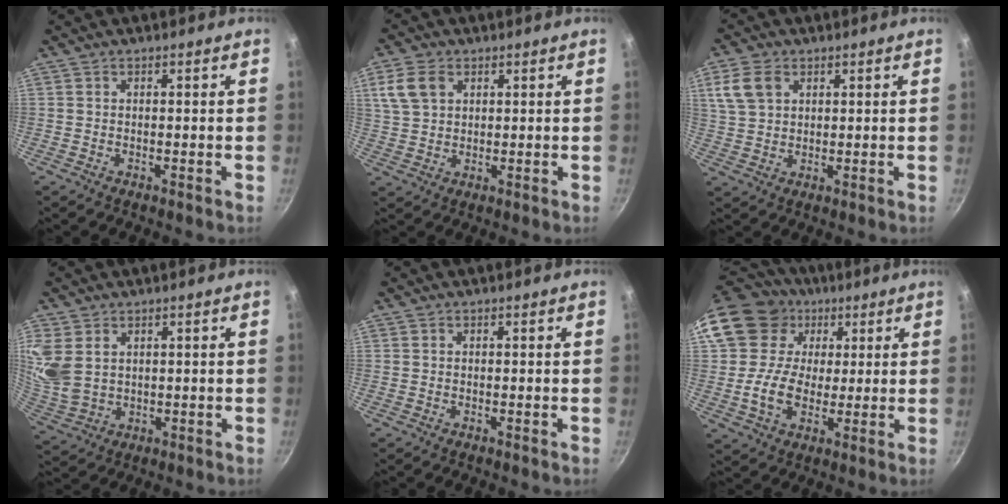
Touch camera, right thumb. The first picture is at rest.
{"total": 5.9, "force": [2.7, 4.0, 3.4], "torque": [-0.063, -0.001, 0.055]}
{"total": 6.2, "force": [2.9, 4.1, 3.5], "torque": [-0.064, -0.002, 0.059]}
{"total": 9.6, "force": [3.4, 6.8, 5.8], "torque": [-0.113, -0.017, 0.080]}
{"total": 0.0}
{"total": 15.7, "force": [4.2, 13.4, 7.0], "torque": [-0.109, 0.005, 0.073]}